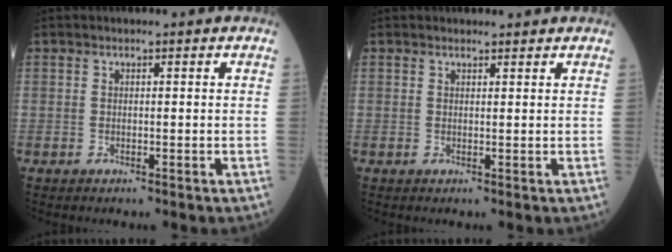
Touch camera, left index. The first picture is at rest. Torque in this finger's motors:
{"motor_torque": [0.10, -0.74, -0.13, -0.01]}